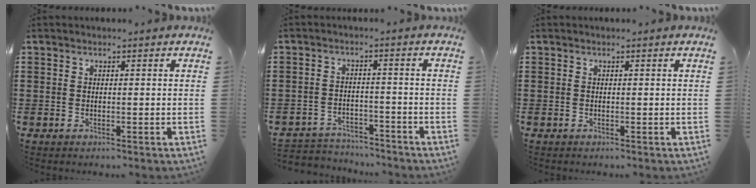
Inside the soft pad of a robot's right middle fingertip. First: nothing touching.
{"total": 3.4, "force": [-3.3, 0.7, -0.1], "torque": [-0.008, 0.001, -0.072]}
{"total": 0.0}